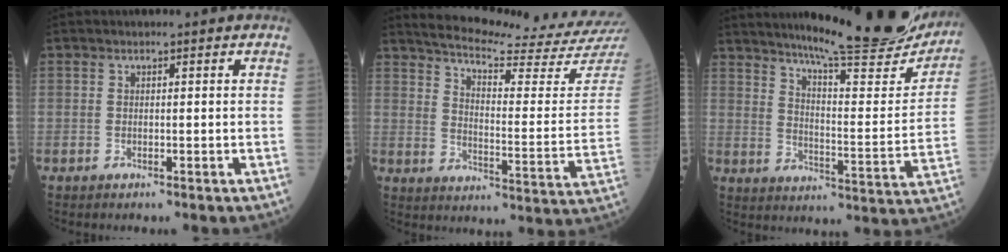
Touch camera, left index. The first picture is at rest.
{"total": 22.6, "force": [20.8, -0.5, 8.8], "torque": [-0.145, -0.095, 0.265]}
{"total": 23.5, "force": [20.6, 2.0, 11.1], "torque": [-0.165, -0.058, 0.270]}